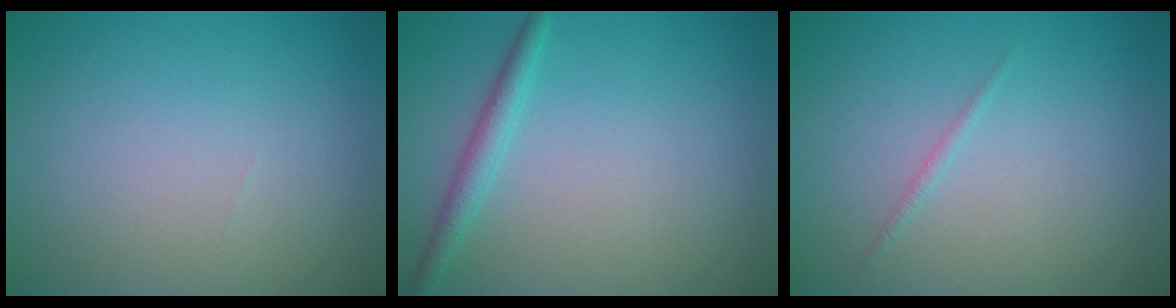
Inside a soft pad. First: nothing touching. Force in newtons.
{"total": 2.0, "press": 2.0, "slide": 0.1}
{"total": 0.5, "press": 0.5, "slide": 0.0}